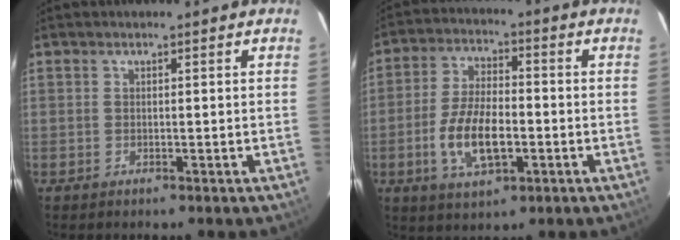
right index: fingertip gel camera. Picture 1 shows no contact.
{"total": 11.0, "force": [-3.1, 4.9, 9.4], "torque": [-0.190, -0.002, -0.052]}